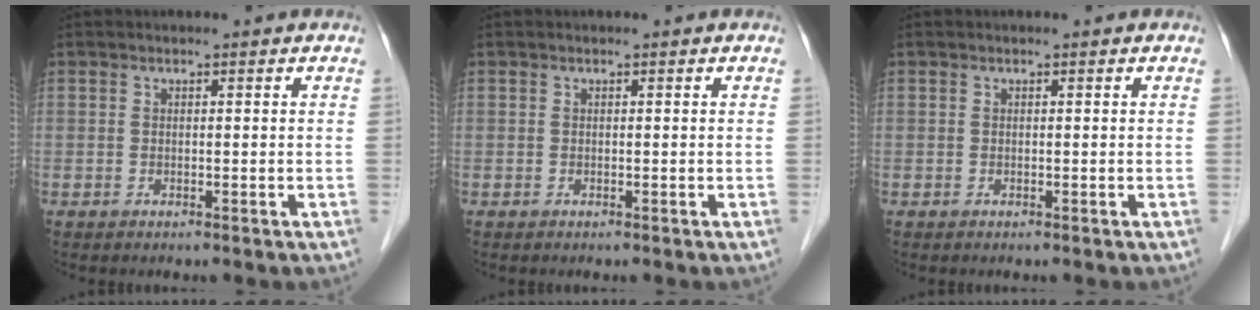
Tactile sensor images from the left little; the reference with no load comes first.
{"total": 0.0}
{"total": 0.0}